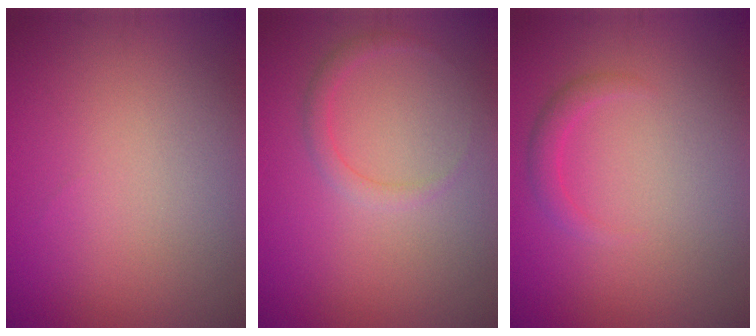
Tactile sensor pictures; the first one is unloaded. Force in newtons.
{"total": 1.4, "press": 1.4, "slide": 0.2}
{"total": 1.5, "press": 1.5, "slide": 0.1}